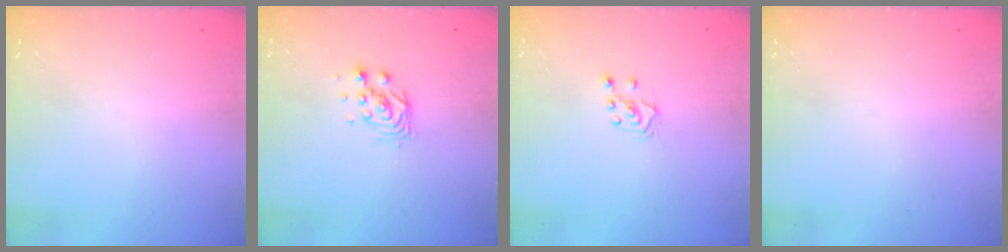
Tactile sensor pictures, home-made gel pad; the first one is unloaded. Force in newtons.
{"total": 4.2, "press": 4.2, "slide": 0.3}
{"total": 3.0, "press": 2.9, "slide": 0.7}
{"total": 0.0}